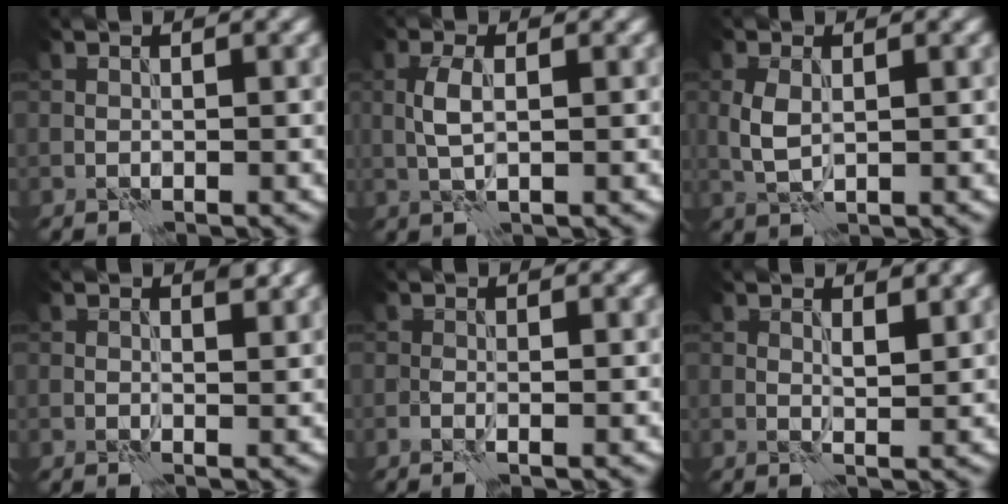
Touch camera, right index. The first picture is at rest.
{"total": 2.5, "force": [0.1, 0.9, 2.3], "torque": [-0.054, 0.004, 0.002]}
{"total": 2.5, "force": [0.2, 1.4, 2.1], "torque": [-0.053, 0.000, 0.007]}
{"total": 1.1, "force": [0.3, 0.6, 0.9], "torque": [-0.007, -0.004, 0.004]}
{"total": 0.9, "force": [-0.4, 0.1, 0.8], "torque": [-0.017, -0.002, -0.008]}
{"total": 1.5, "force": [0.9, 0.5, 1.1], "torque": [-0.017, -0.004, 0.017]}